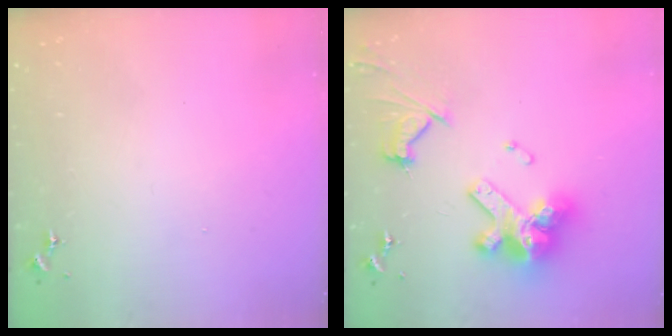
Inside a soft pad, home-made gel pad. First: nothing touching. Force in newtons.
{"total": 20.0, "press": 19.8, "slide": 2.4}